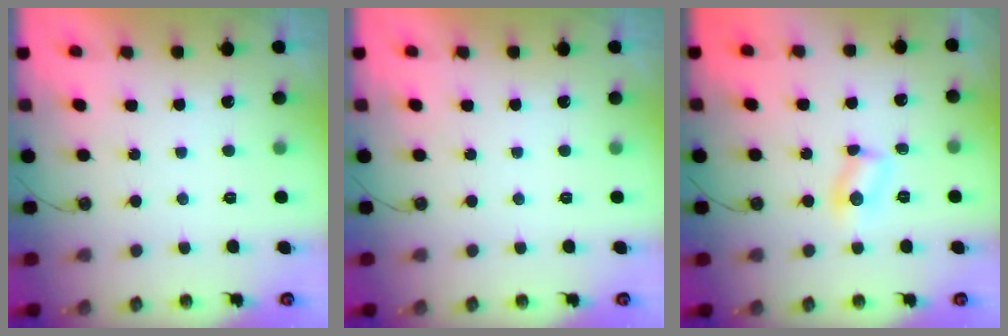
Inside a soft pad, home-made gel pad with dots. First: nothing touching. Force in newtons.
{"total": 0.0}
{"total": 3.5, "press": 3.5, "slide": 0.4}